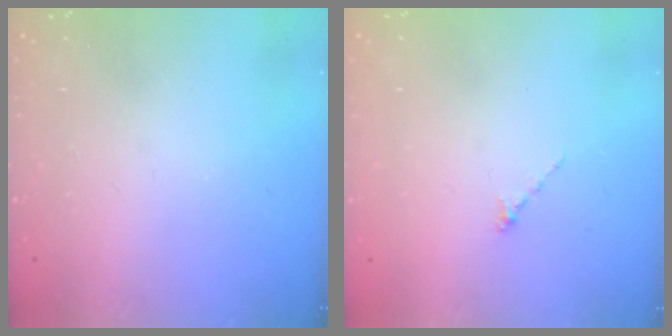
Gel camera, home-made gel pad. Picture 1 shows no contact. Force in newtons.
{"total": 0.0}